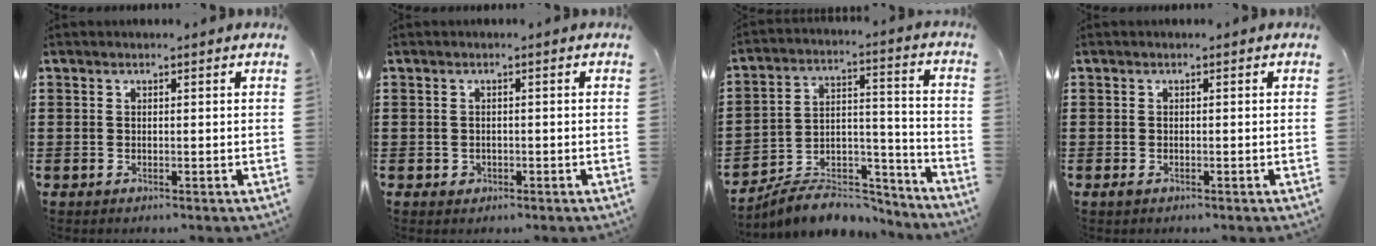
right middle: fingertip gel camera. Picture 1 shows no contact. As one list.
[{"total": 0.9, "force": [-0.2, 0.8, 0.3], "torque": [-0.010, 0.004, -0.005]}, {"total": 7.1, "force": [-6.5, 2.4, 1.7], "torque": [-0.032, 0.010, -0.127]}, {"total": 0.7, "force": [-0.4, 0.4, 0.4], "torque": [-0.008, -0.002, -0.008]}]